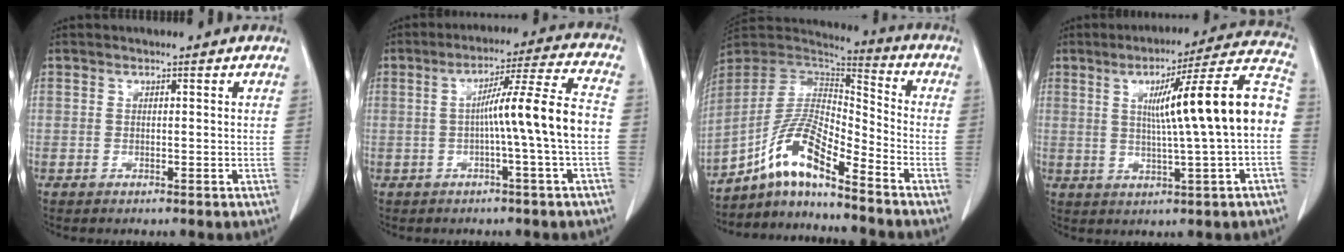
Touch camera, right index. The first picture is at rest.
{"total": 10.2, "force": [-1.5, -1.5, 10.0], "torque": [-0.161, 0.018, -0.022]}
{"total": 12.6, "force": [-8.2, 2.2, 9.4], "torque": [-0.187, 0.016, -0.150]}
{"total": 15.5, "force": [0.8, -0.3, 15.5], "torque": [-0.222, 0.026, 0.009]}